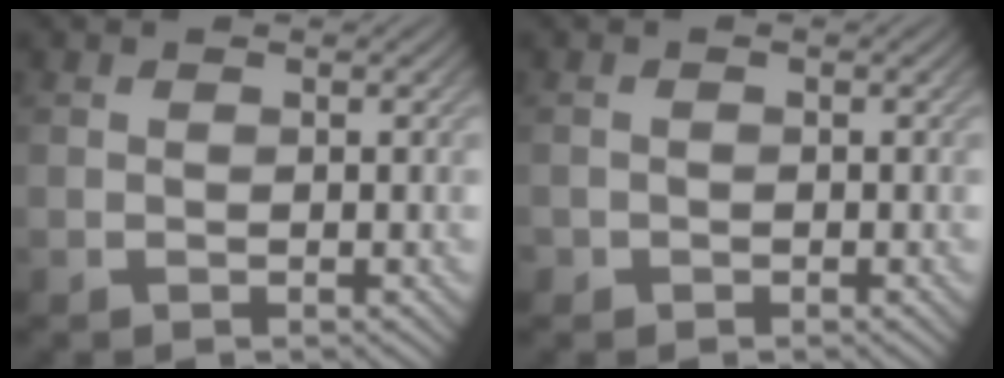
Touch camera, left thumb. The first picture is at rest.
{"total": 0.8, "force": [-0.4, 0.7, -0.1], "torque": [0.007, -0.004, -0.011]}